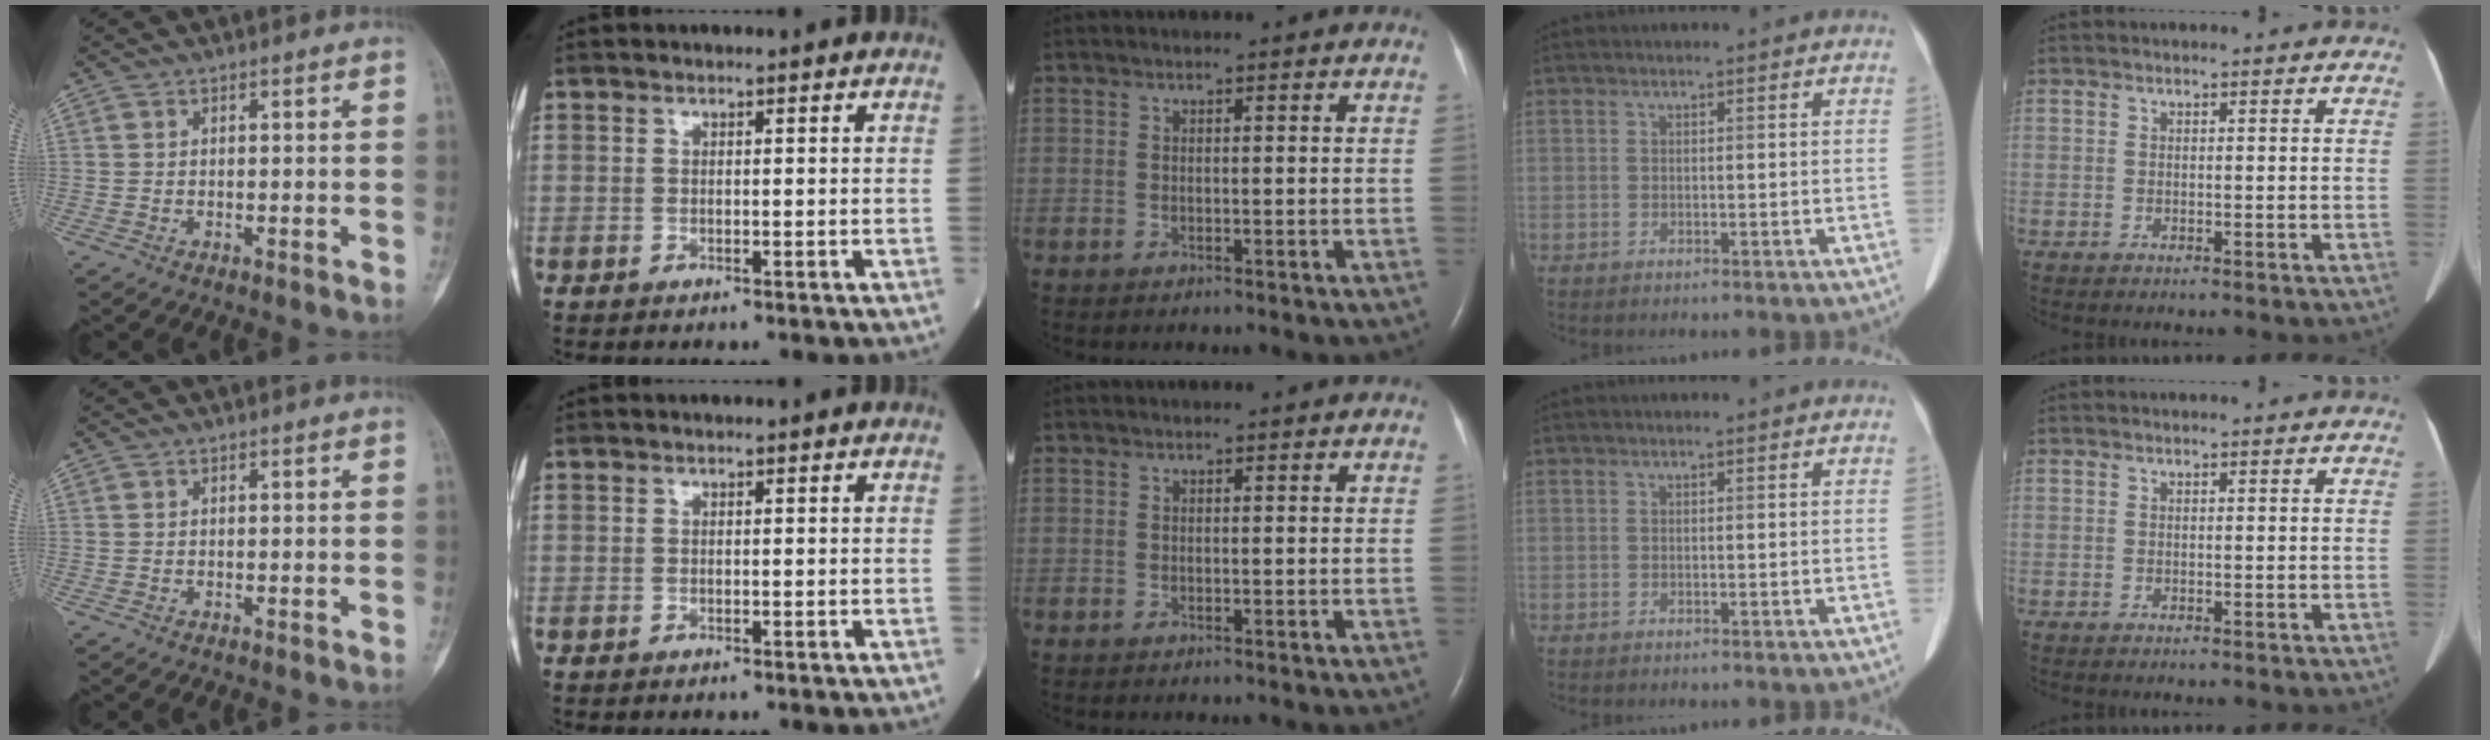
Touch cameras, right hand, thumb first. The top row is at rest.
{}